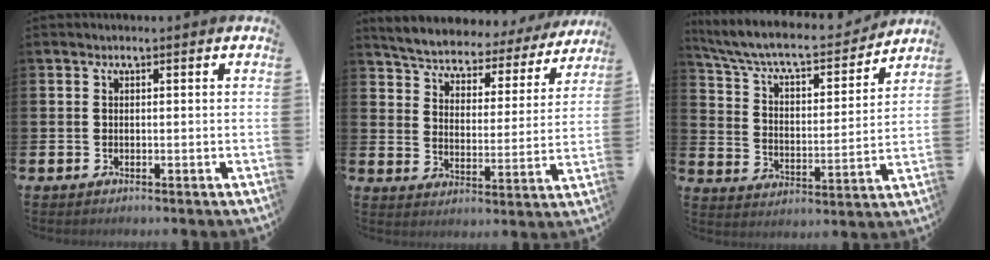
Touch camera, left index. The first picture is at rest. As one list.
[{"total": 4.5, "force": [4.4, 1.0, 0.4], "torque": [-0.040, -0.041, 0.069]}, {"total": 8.3, "force": [7.5, 1.8, 3.0], "torque": [-0.093, -0.054, 0.125]}]